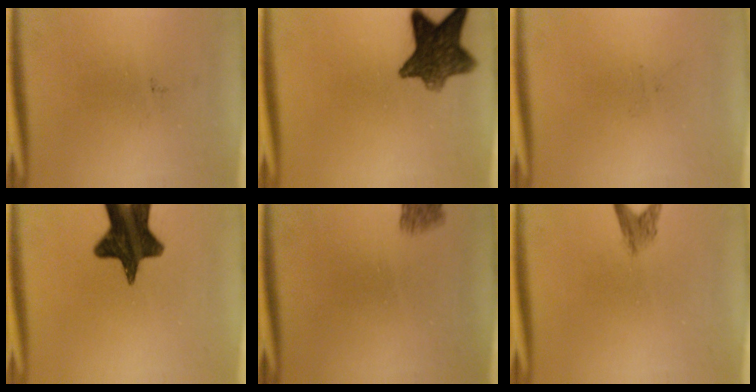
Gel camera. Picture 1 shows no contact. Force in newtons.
{"total": 10.5}
{"total": 0.0}
{"total": 14.7}
{"total": 2.9}
{"total": 2.0}